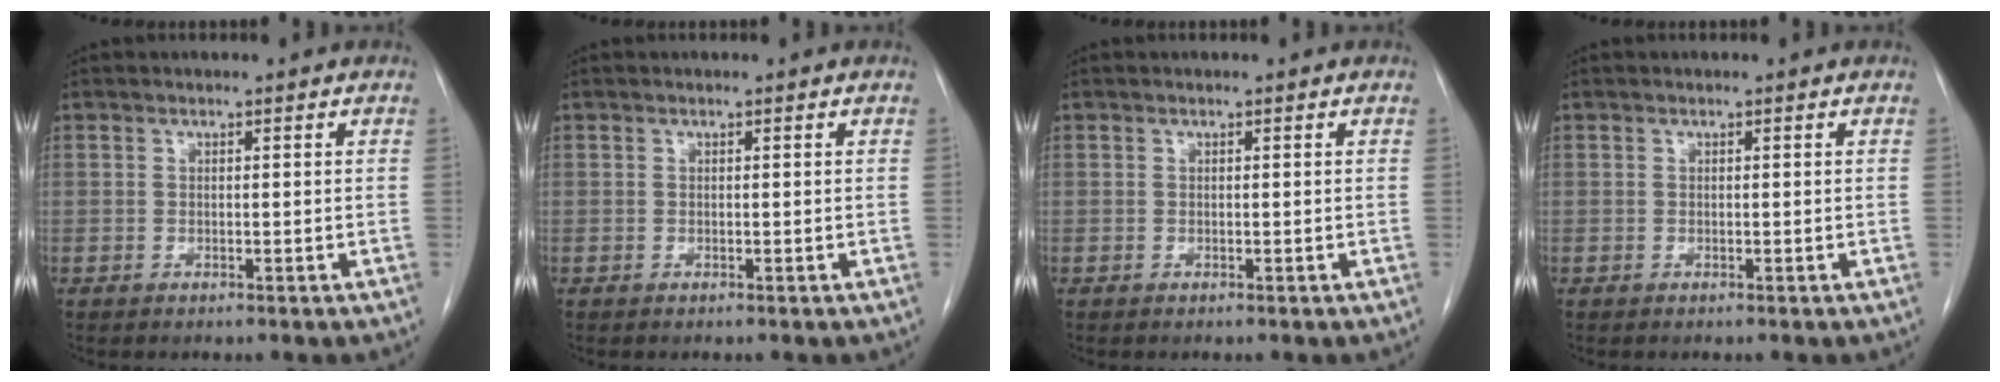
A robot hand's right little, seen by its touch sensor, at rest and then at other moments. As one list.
[{"total": 0.0}, {"total": 0.0}, {"total": 0.0}]